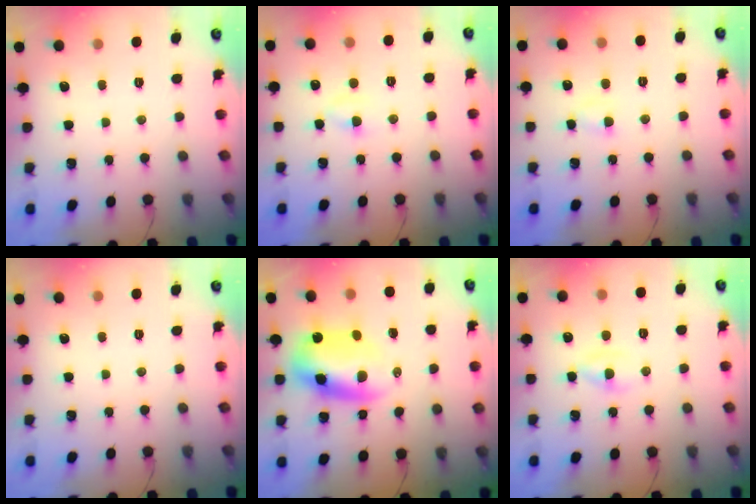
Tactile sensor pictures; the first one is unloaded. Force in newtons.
{"total": 2.8, "press": 2.6, "slide": 1.0}
{"total": 2.4, "press": 2.3, "slide": 0.9}
{"total": 0.0}
{"total": 10.1, "press": 9.7, "slide": 2.7}
{"total": 1.4, "press": 1.1, "slide": 0.9}